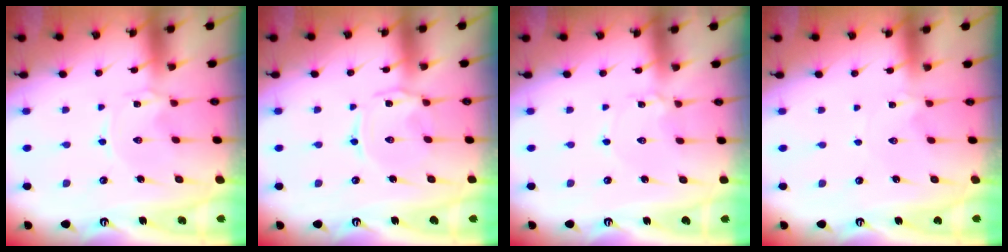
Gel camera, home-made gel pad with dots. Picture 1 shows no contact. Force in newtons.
{"total": 2.1, "press": 2.0, "slide": 0.6}
{"total": 2.6, "press": 2.6, "slide": 0.2}
{"total": 0.6, "press": 0.6, "slide": 0.3}